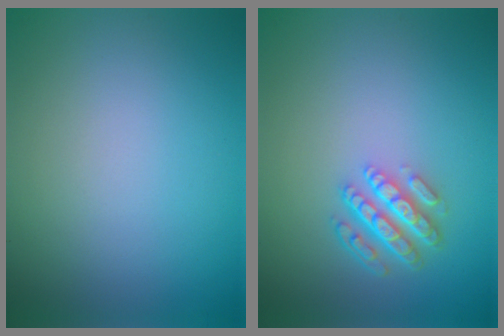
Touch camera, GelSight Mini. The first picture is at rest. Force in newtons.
{"total": 4.4, "press": 3.2, "slide": 3.0}